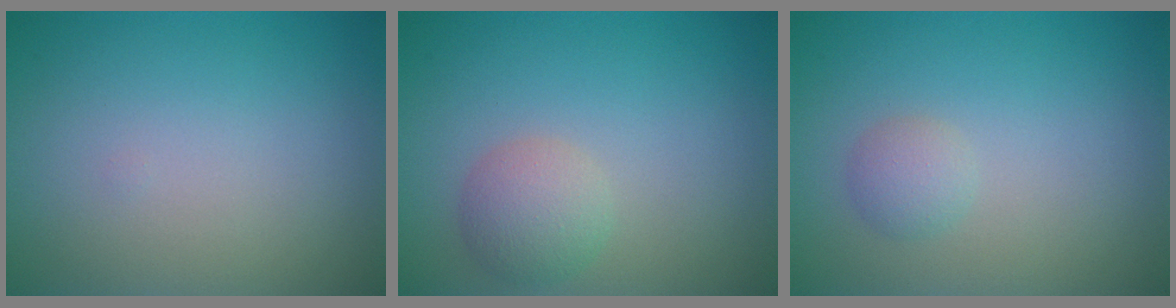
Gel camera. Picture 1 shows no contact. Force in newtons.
{"total": 2.7, "press": 2.7, "slide": 0.1}
{"total": 1.4, "press": 1.4, "slide": 0.1}